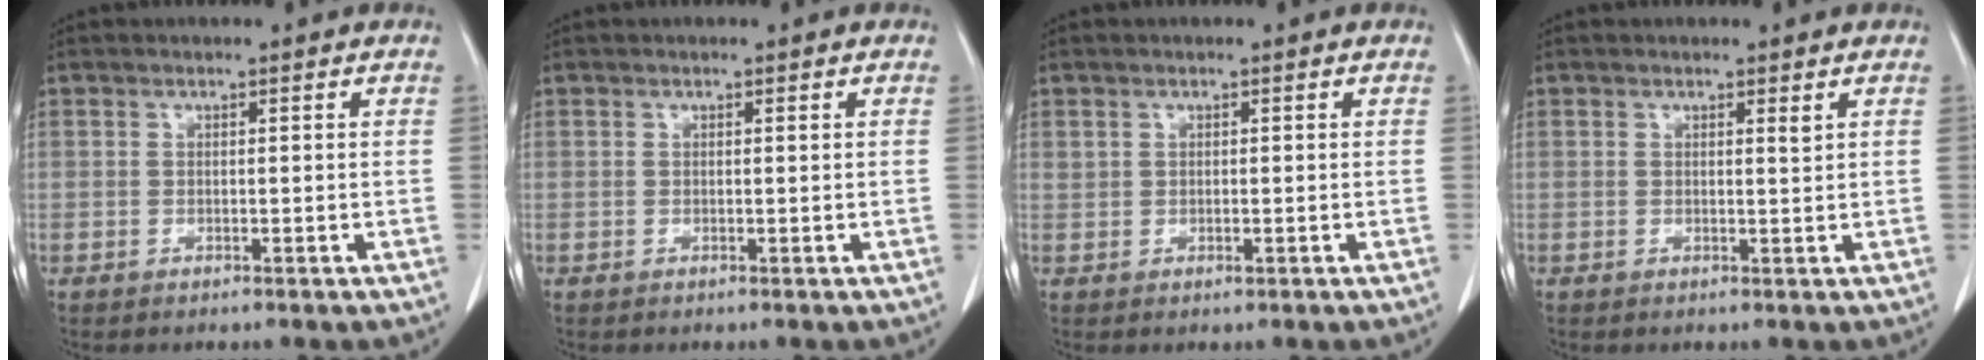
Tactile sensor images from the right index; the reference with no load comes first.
{"total": 0.0}
{"total": 0.8, "force": [0.2, 0.6, 0.6], "torque": [-0.014, -0.001, 0.008]}
{"total": 0.7, "force": [0.5, -0.1, 0.6], "torque": [-0.011, -0.004, 0.008]}